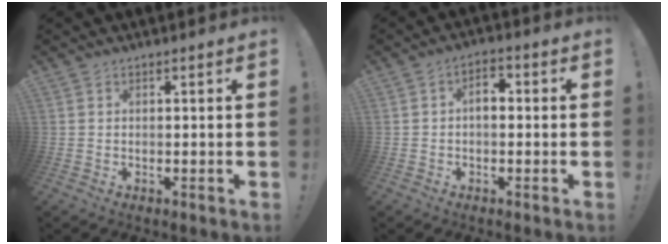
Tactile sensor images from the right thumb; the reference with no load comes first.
{"total": 4.3, "force": [-0.3, 2.7, 3.4], "torque": [-0.052, 0.009, -0.009]}